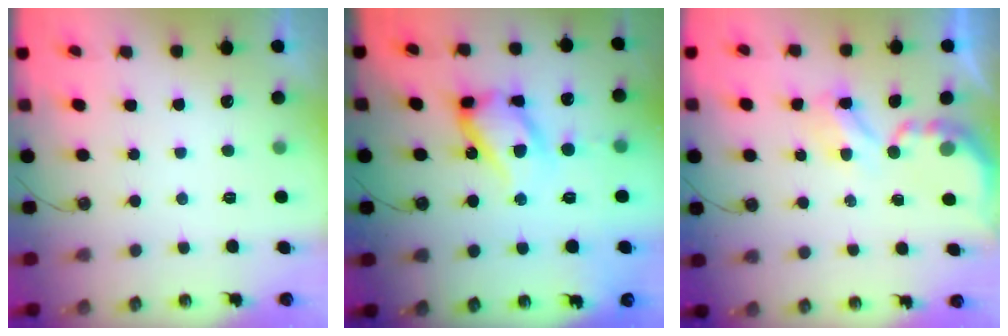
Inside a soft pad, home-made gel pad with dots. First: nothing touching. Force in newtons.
{"total": 17.2, "press": 17.2, "slide": 1.4}
{"total": 5.4, "press": 5.4, "slide": 0.4}